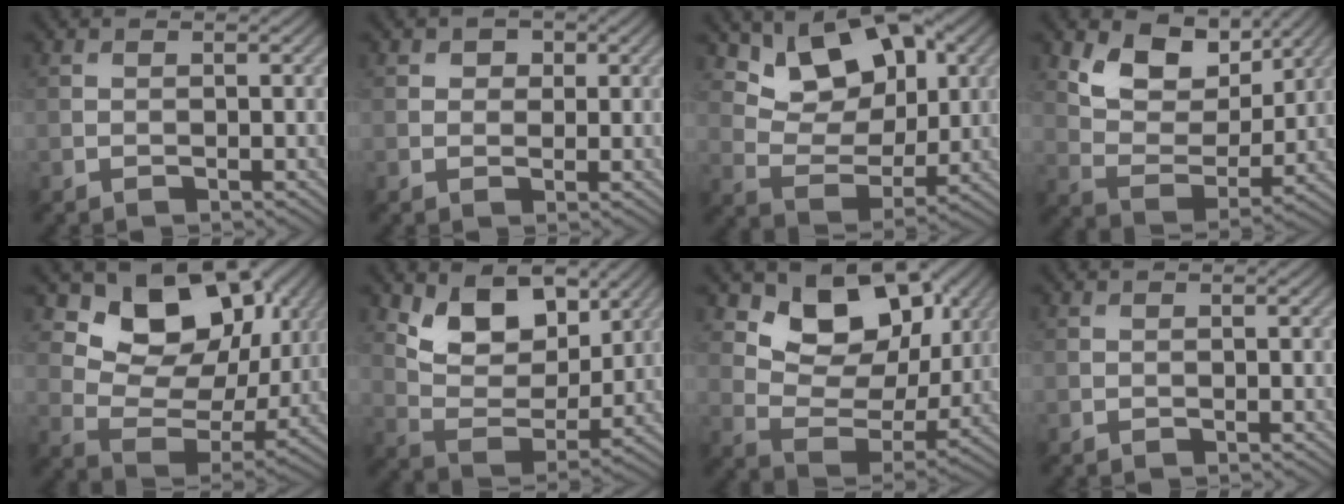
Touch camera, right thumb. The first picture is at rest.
{"total": 2.2, "force": [0.9, 1.8, 1.0], "torque": [-0.008, -0.003, 0.009]}
{"total": 10.3, "force": [5.6, 6.0, 6.2], "torque": [-0.115, -0.008, 0.092]}
{"total": 9.6, "force": [5.5, 5.7, 5.5], "torque": [-0.114, -0.013, 0.094]}
{"total": 13.0, "force": [6.7, 8.4, 7.3], "torque": [-0.127, -0.011, 0.116]}
{"total": 9.2, "force": [5.3, 5.1, 5.4], "torque": [-0.108, -0.020, 0.093]}
{"total": 11.0, "force": [5.9, 6.9, 6.1], "torque": [-0.118, -0.012, 0.102]}
{"total": 0.0}